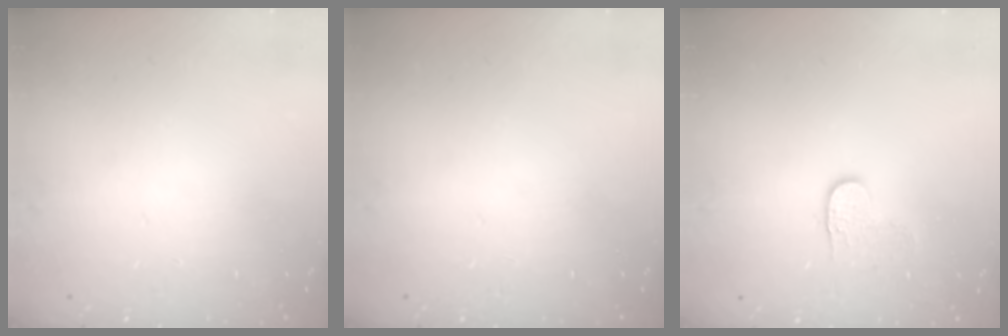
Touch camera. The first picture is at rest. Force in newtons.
{"total": 0.0}
{"total": 4.0, "press": 4.0, "slide": 0.5}